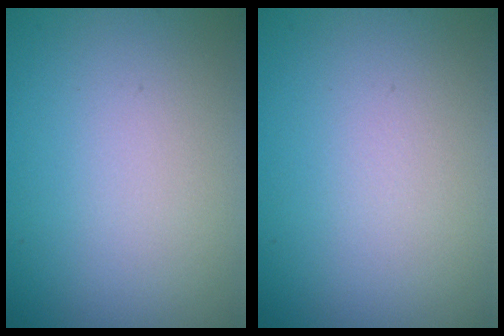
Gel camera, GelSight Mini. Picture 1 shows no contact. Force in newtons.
{"total": 0.0}